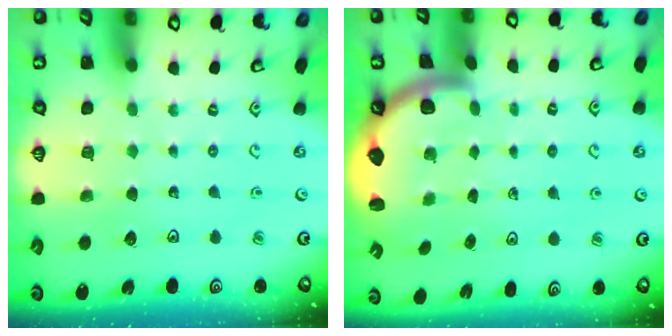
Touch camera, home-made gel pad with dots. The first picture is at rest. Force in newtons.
{"total": 2.3, "press": 2.3, "slide": 0.4}